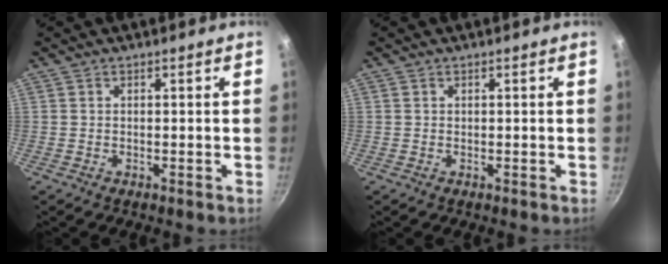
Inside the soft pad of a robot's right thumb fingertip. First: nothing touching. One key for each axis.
{"total": 0.0}